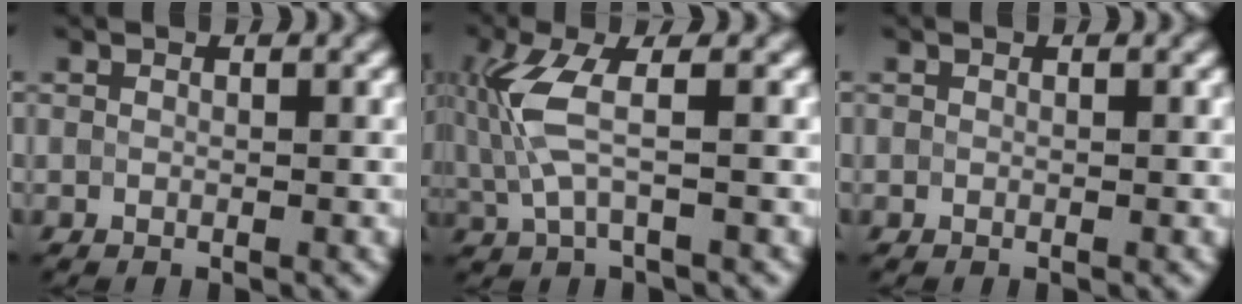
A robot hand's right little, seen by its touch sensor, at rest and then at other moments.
{"total": 4.7, "force": [0.4, 1.6, 4.4], "torque": [-0.118, -0.002, 0.009]}
{"total": 0.0}